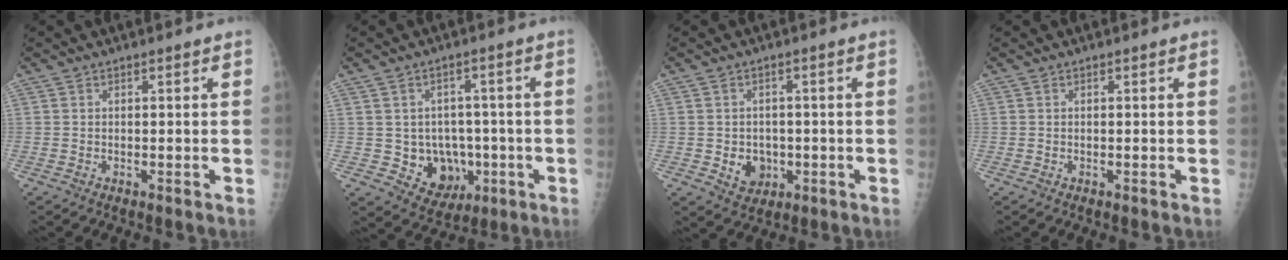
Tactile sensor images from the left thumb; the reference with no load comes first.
{"total": 9.3, "force": [-1.6, 8.0, 4.5], "torque": [-0.020, 0.009, -0.006]}
{"total": 5.2, "force": [-1.0, 4.4, 2.5], "torque": [-0.014, 0.004, -0.004]}
{"total": 0.0}